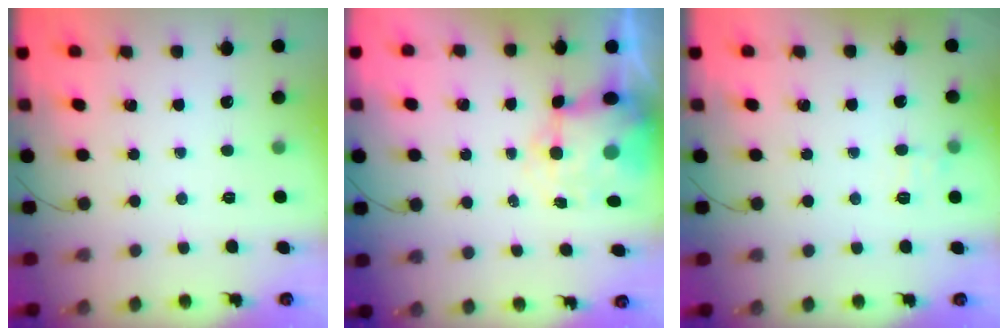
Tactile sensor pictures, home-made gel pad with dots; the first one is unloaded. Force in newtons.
{"total": 8.3, "press": 8.0, "slide": 2.1}
{"total": 6.9, "press": 6.7, "slide": 1.6}